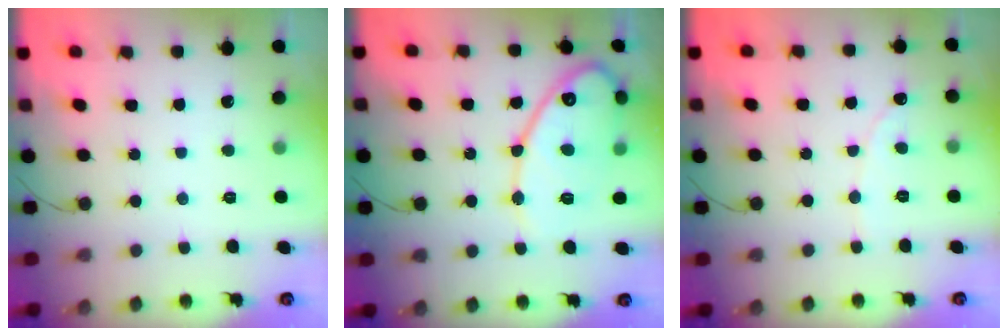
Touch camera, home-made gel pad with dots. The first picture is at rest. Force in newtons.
{"total": 17.3, "press": 17.2, "slide": 0.9}
{"total": 1.8, "press": 1.8, "slide": 0.1}